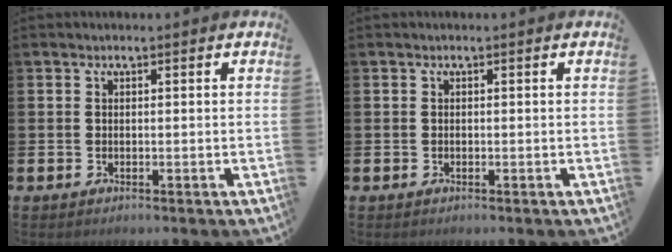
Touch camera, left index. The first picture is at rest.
{"total": 0.0}